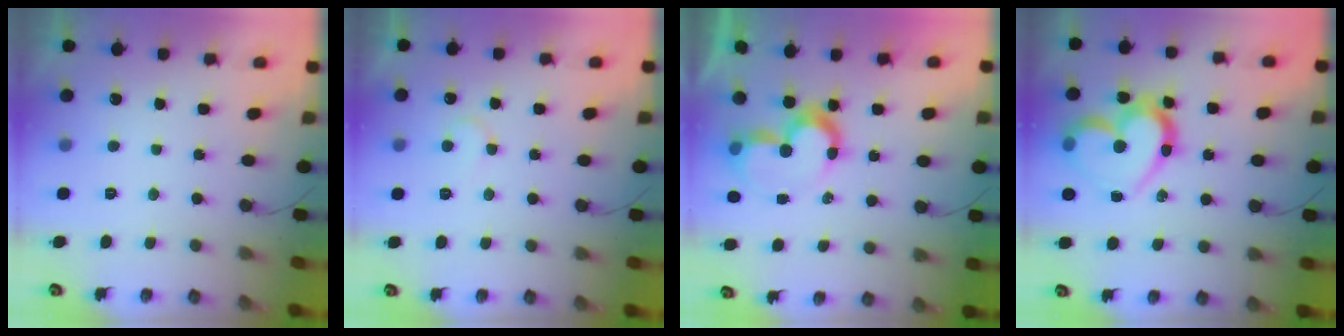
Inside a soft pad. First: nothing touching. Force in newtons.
{"total": 5.4, "press": 5.4, "slide": 0.5}
{"total": 8.3, "press": 7.7, "slide": 3.1}
{"total": 17.6, "press": 17.5, "slide": 1.6}